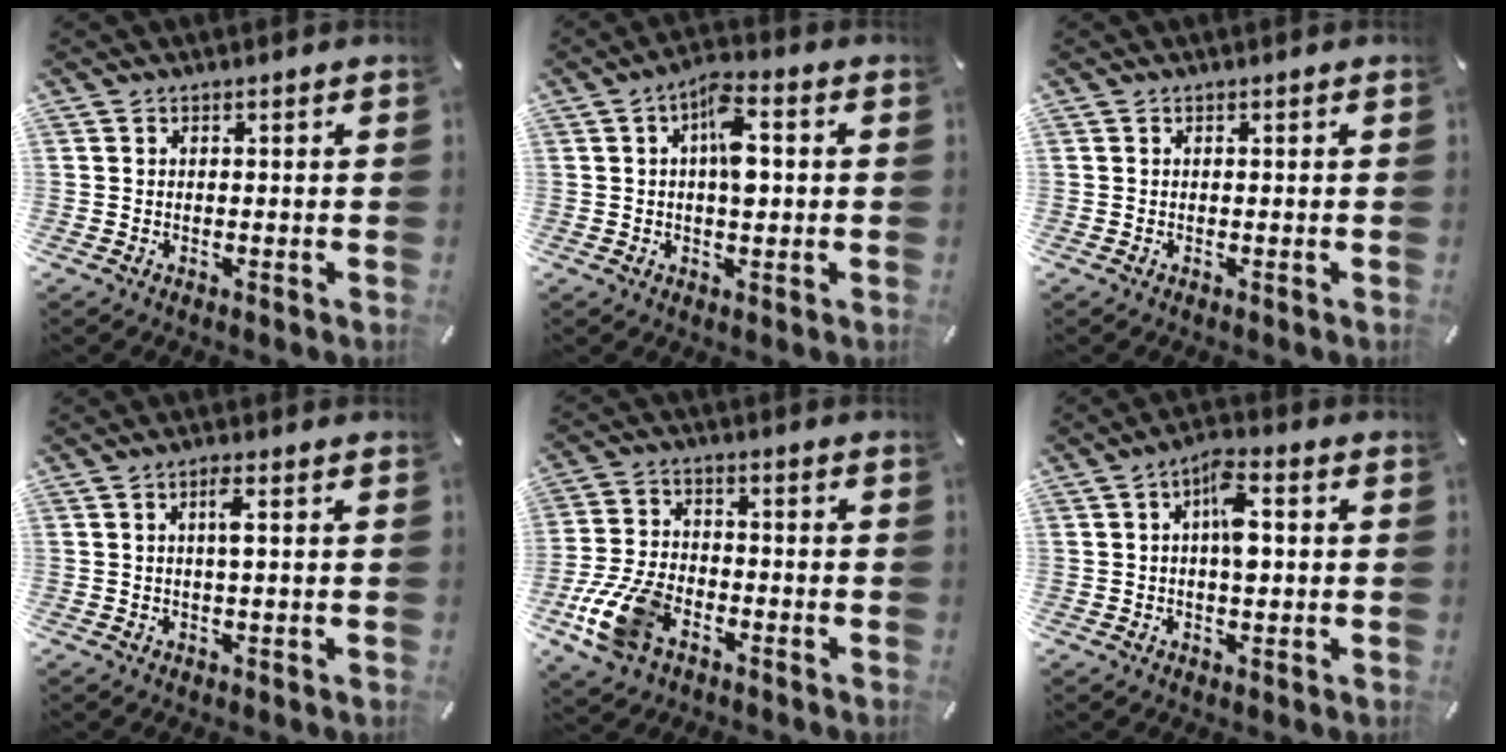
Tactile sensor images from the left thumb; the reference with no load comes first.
{"total": 7.6, "force": [0.9, 3.8, 6.6], "torque": [-0.094, 0.005, 0.008]}
{"total": 0.0}
{"total": 3.3, "force": [0.6, 0.4, 3.2], "torque": [-0.055, -0.002, 0.005]}
{"total": 12.4, "force": [-6.0, 7.8, 7.4], "torque": [-0.163, 0.024, -0.109]}
{"total": 7.1, "force": [0.8, 3.3, 6.2], "torque": [-0.095, 0.008, 0.008]}